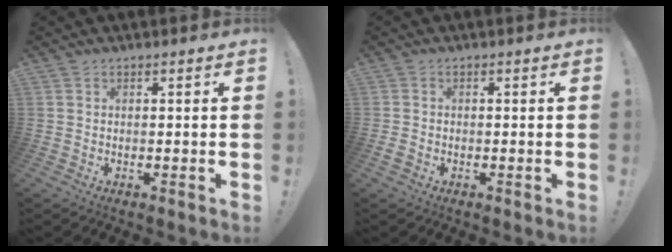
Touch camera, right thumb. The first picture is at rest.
{"total": 1.5, "force": [-0.7, 1.0, 0.9], "torque": [-0.014, 0.004, -0.013]}